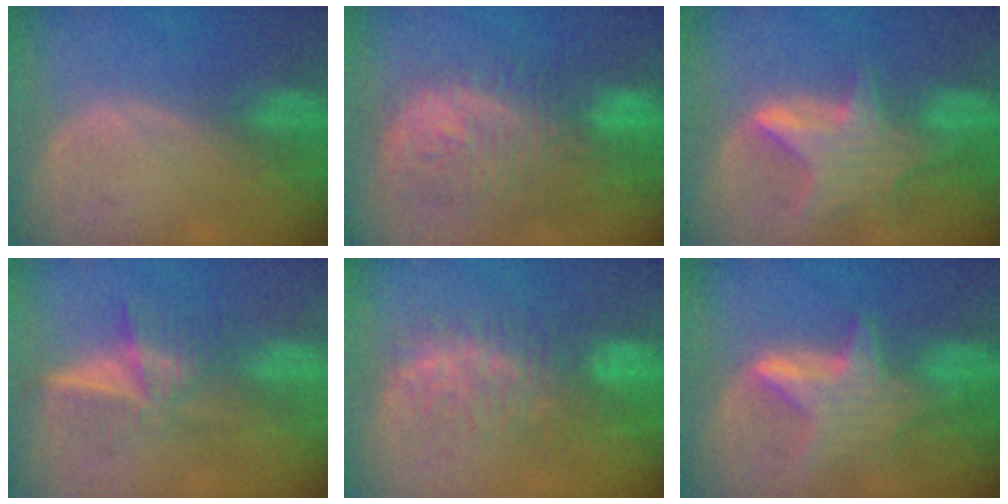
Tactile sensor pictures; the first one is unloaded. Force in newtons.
{"total": 12.0, "press": 10.7, "slide": 5.4}
{"total": 7.9, "press": 7.2, "slide": 3.3}
{"total": 6.5, "press": 5.5, "slide": 3.6}
{"total": 7.8, "press": 7.6, "slide": 1.4}
{"total": 6.8, "press": 6.8, "slide": 0.1}